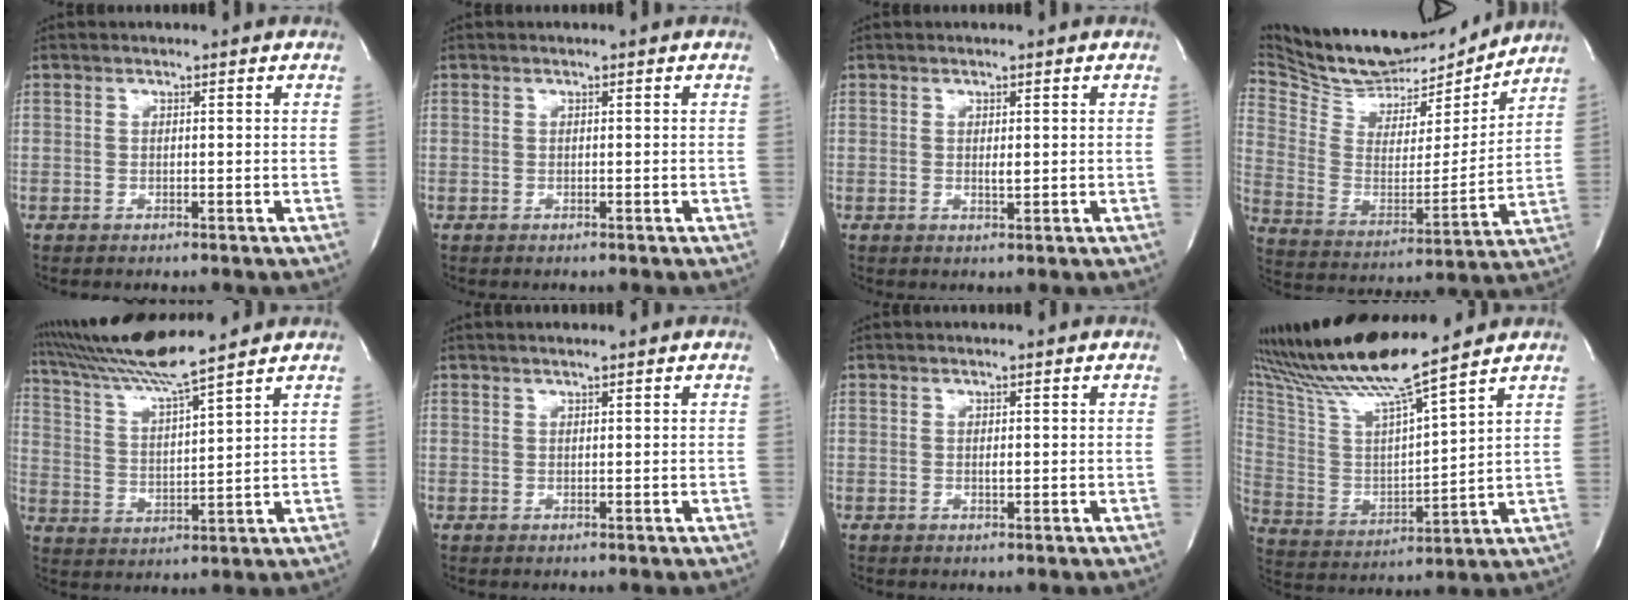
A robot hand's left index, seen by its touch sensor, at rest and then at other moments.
{"total": 0.0}
{"total": 1.1, "force": [0.2, 0.3, 1.0], "torque": [-0.020, -0.002, 0.004]}
{"total": 20.9, "force": [19.1, 6.1, 5.9], "torque": [-0.120, -0.012, 0.312]}
{"total": 11.3, "force": [10.2, -1.8, 4.7], "torque": [-0.096, 0.007, 0.192]}
{"total": 1.4, "force": [1.1, -0.1, 0.8], "torque": [-0.016, 0.011, 0.020]}
{"total": 0.5, "force": [0.1, 0.1, 0.5], "torque": [-0.013, -0.002, 0.002]}
{"total": 15.5, "force": [13.7, -1.5, 7.1], "torque": [-0.152, -0.003, 0.259]}